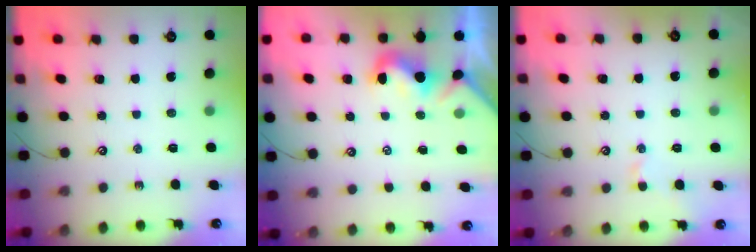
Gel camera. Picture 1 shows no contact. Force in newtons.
{"total": 1.0, "press": 0.9, "slide": 0.4}
{"total": 0.9, "press": 0.7, "slide": 0.6}